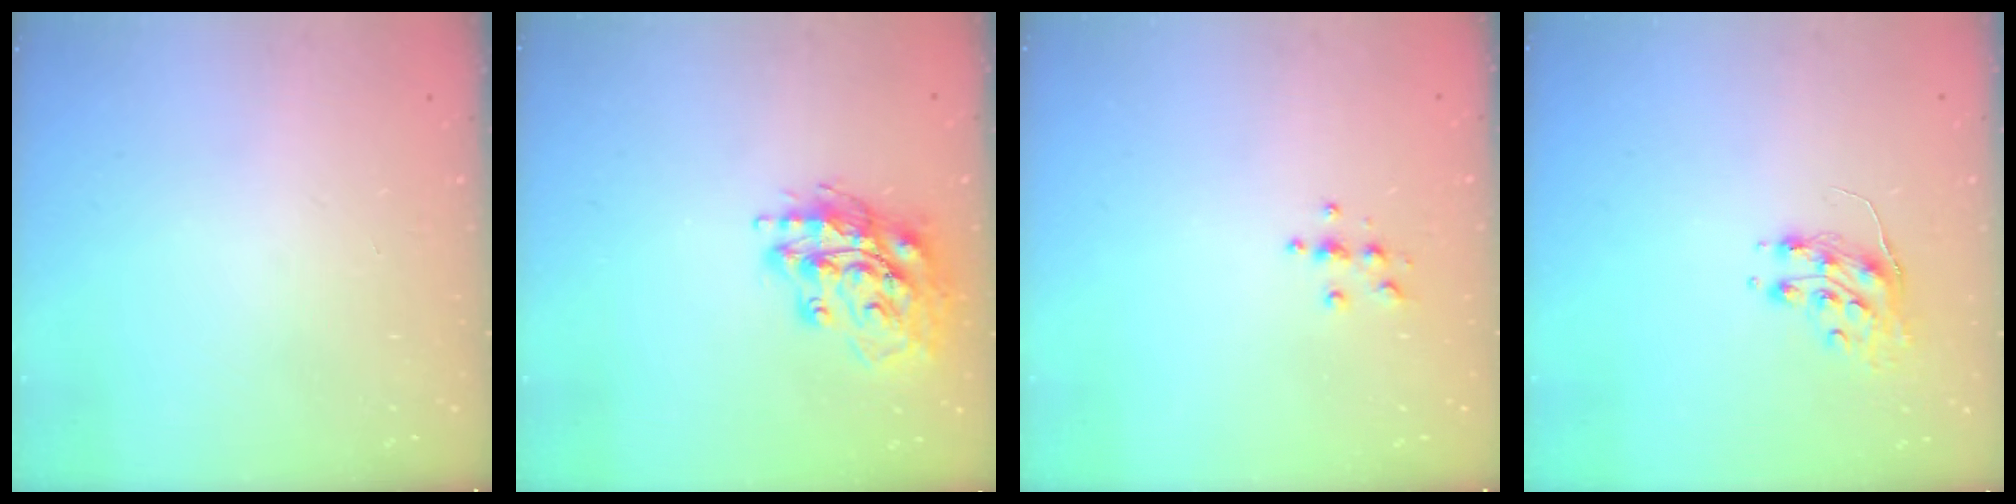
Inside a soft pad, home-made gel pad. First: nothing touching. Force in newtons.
{"total": 16.9, "press": 16.7, "slide": 2.3}
{"total": 3.9, "press": 3.9, "slide": 0.4}
{"total": 8.9, "press": 8.9, "slide": 0.3}